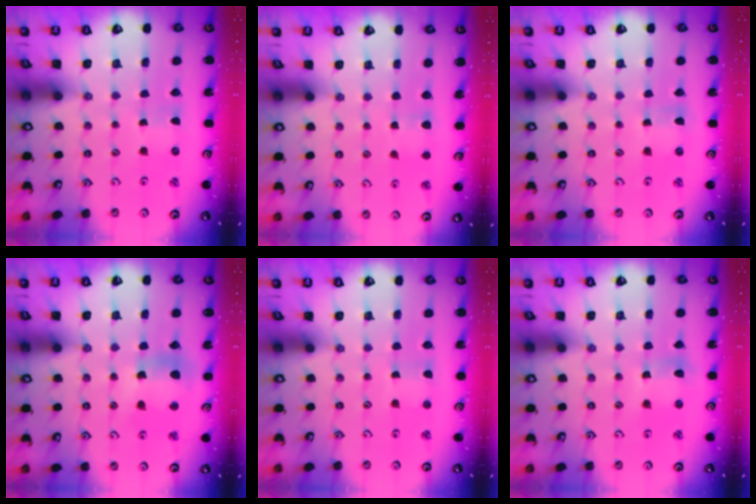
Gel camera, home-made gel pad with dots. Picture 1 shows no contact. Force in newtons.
{"total": 3.8, "press": 3.7, "slide": 0.7}
{"total": 0.0}
{"total": 11.7, "press": 11.6, "slide": 1.6}
{"total": 1.7, "press": 1.7, "slide": 0.1}
{"total": 3.9, "press": 3.9, "slide": 0.5}